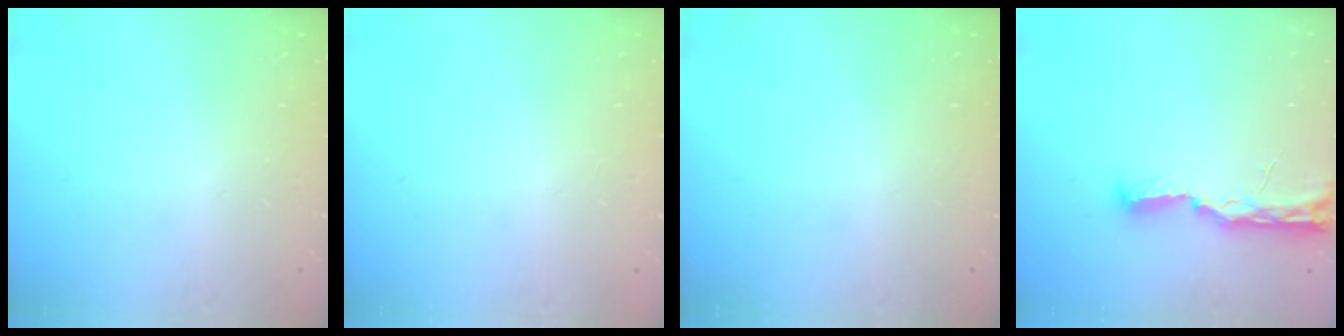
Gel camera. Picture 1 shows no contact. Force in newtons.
{"total": 1.0, "press": 0.8, "slide": 0.6}
{"total": 0.0}
{"total": 9.6, "press": 9.3, "slide": 2.4}